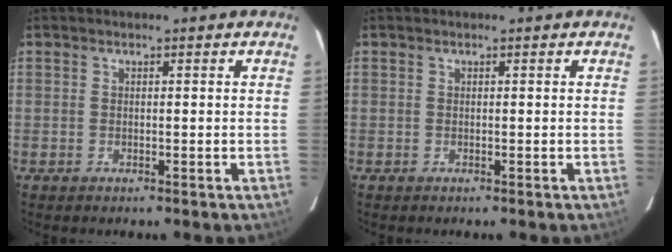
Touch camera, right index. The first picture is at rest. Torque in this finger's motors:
{"motor_torque": [0.00, 0.00, 0.00, 0.00]}